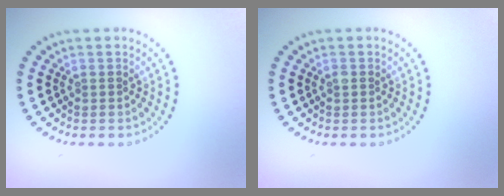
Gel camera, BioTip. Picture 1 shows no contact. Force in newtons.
{"total": 0.7, "press": 0.7, "slide": 0.1}